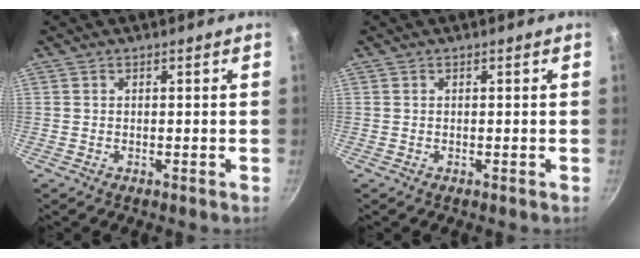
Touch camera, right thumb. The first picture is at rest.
{"total": 0.0}